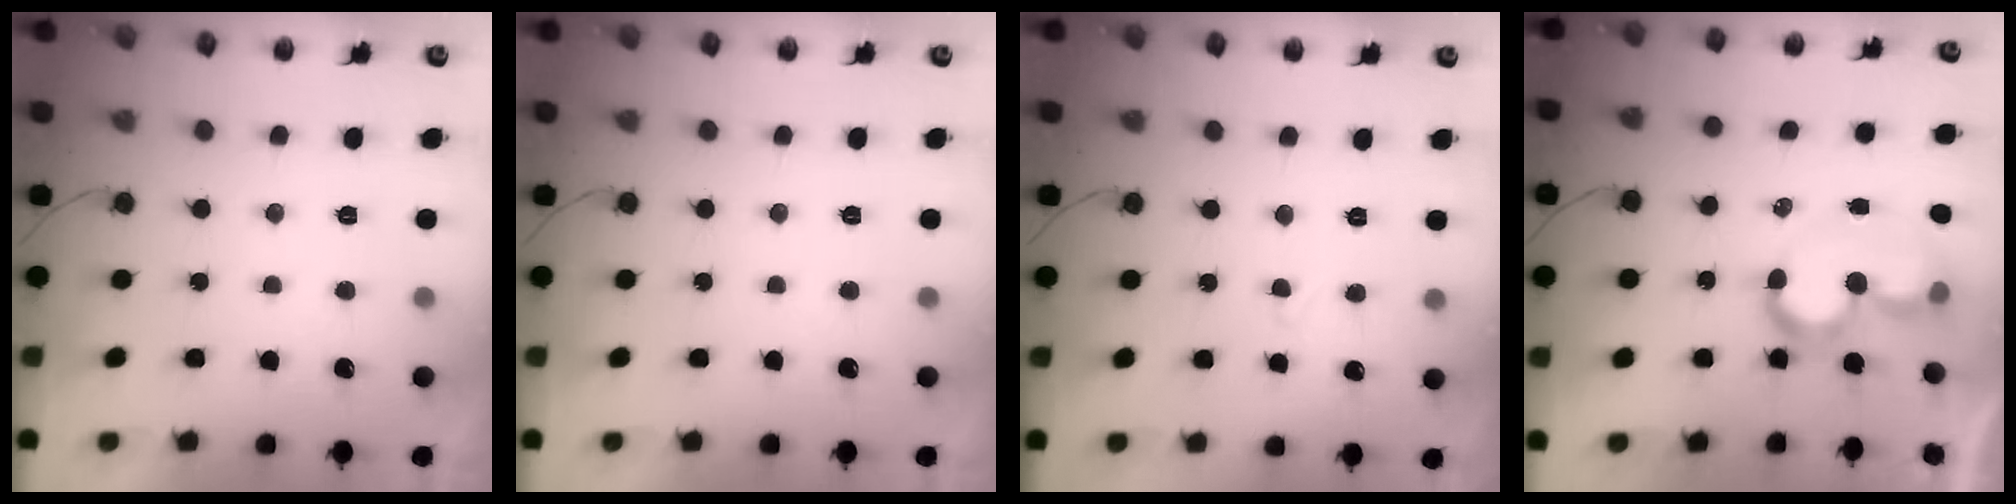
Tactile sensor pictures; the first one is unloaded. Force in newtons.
{"total": 0.0}
{"total": 2.0, "press": 2.0, "slide": 0.2}
{"total": 8.3, "press": 7.7, "slide": 3.1}